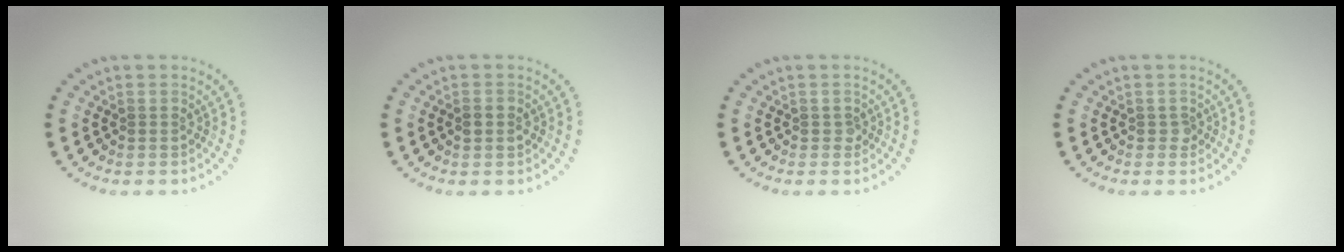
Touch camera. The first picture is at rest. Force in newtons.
{"total": 1.4, "press": 1.4, "slide": 0.2}
{"total": 0.6, "press": 0.5, "slide": 0.3}
{"total": 0.7, "press": 0.6, "slide": 0.3}